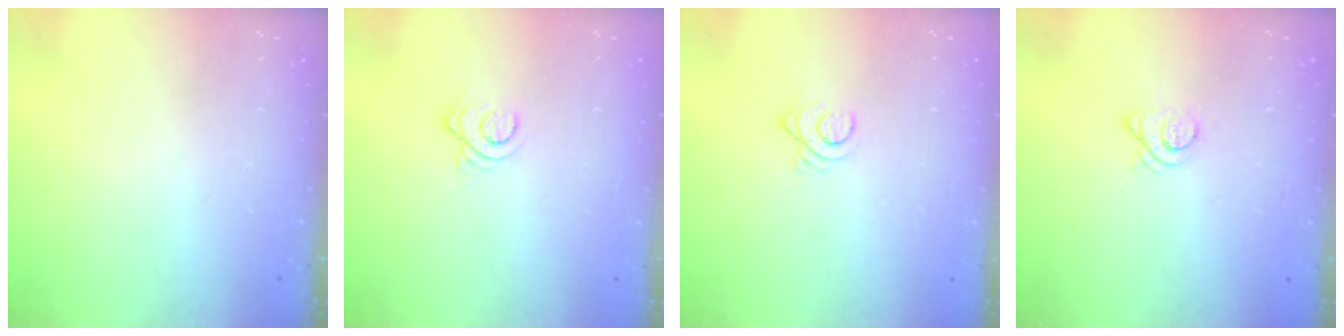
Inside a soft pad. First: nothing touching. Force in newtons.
{"total": 2.9, "press": 2.9, "slide": 0.1}
{"total": 2.9, "press": 2.9, "slide": 0.4}
{"total": 3.2, "press": 3.2, "slide": 0.1}